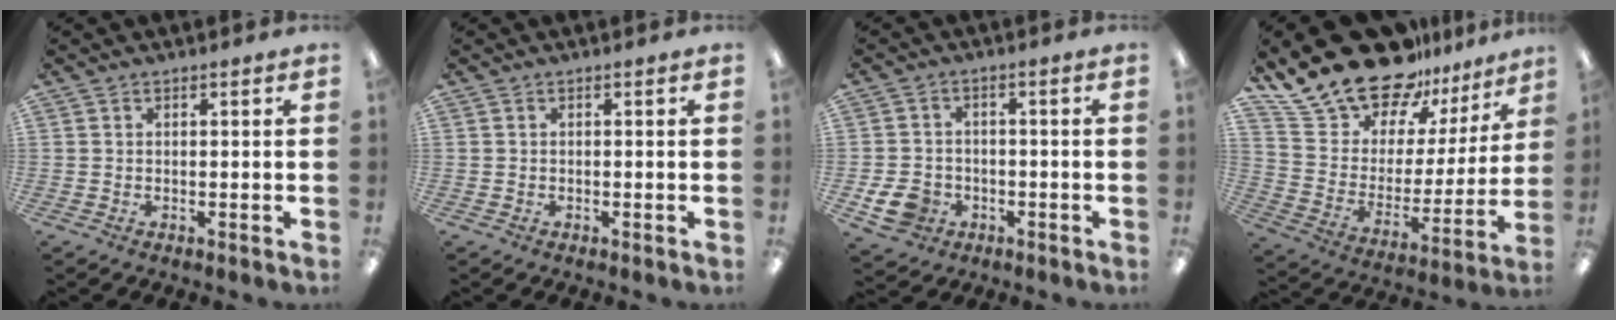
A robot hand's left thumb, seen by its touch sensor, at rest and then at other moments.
{"total": 0.0}
{"total": 6.6, "force": [-2.9, 5.1, 3.0], "torque": [-0.063, 0.008, -0.055]}
{"total": 22.3, "force": [18.5, 10.5, 6.7], "torque": [-0.123, -0.143, 0.342]}